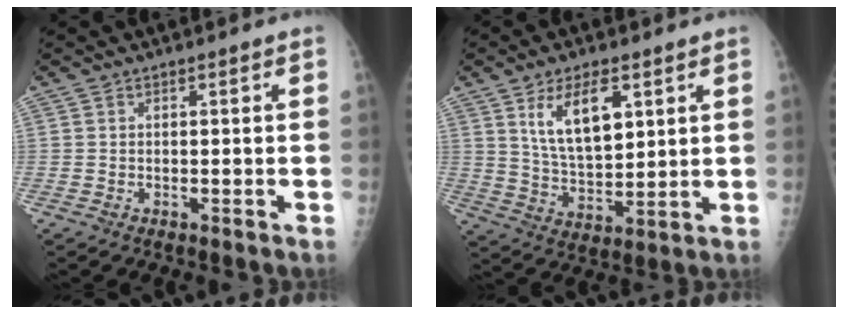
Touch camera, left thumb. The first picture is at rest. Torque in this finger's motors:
{"motor_torque": [1.69, 1.03, 1.27, -0.23, 0.30]}